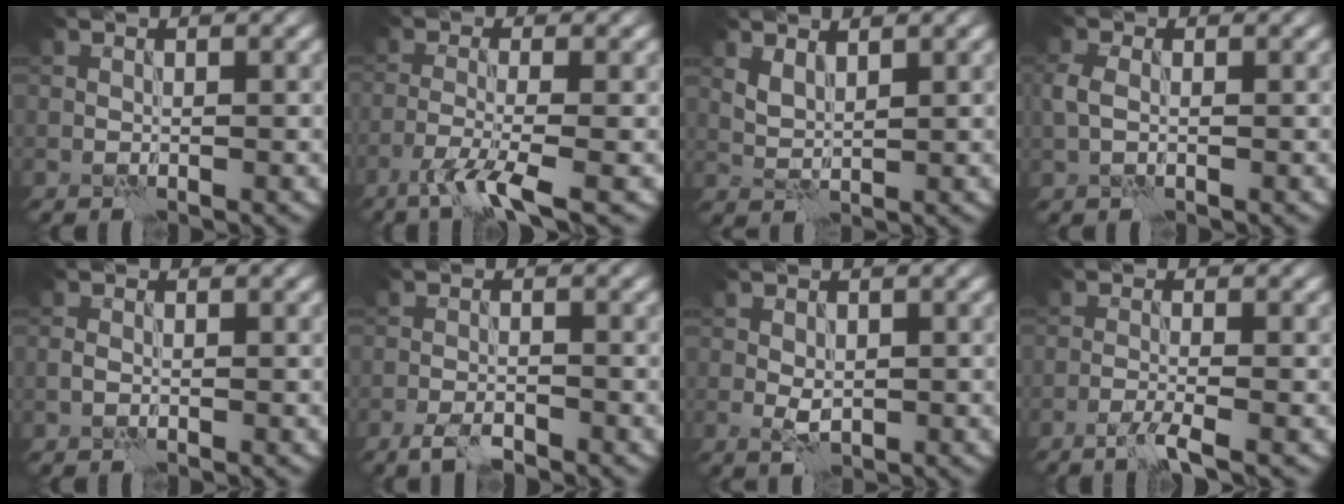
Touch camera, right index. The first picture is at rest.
{"total": 4.4, "force": [-2.7, 0.6, 3.5], "torque": [-0.065, -0.001, -0.063]}
{"total": 1.9, "force": [1.4, 0.6, 1.1], "torque": [-0.027, -0.002, 0.030]}
{"total": 1.9, "force": [-0.1, 1.3, 1.4], "torque": [-0.036, 0.004, -0.006]}
{"total": 1.0, "force": [-0.4, 0.7, 0.7], "torque": [-0.015, 0.000, -0.010]}
{"total": 2.4, "force": [-1.9, 0.6, 1.5], "torque": [-0.032, -0.001, -0.040]}
{"total": 1.8, "force": [0.0, 1.1, 1.4], "torque": [-0.027, -0.002, 0.001]}
{"total": 2.3, "force": [-1.5, 0.2, 1.7], "torque": [-0.030, 0.003, -0.040]}